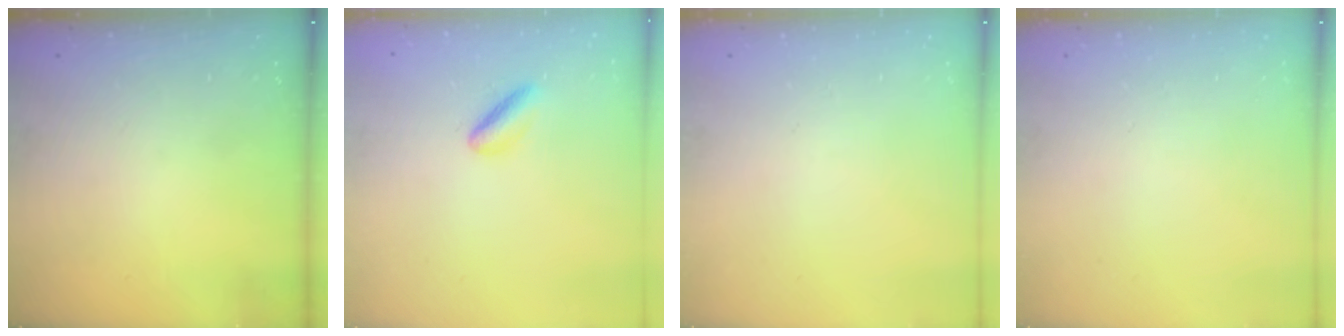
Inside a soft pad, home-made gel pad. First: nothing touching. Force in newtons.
{"total": 4.1, "press": 4.1, "slide": 0.3}
{"total": 0.0}
{"total": 0.0}